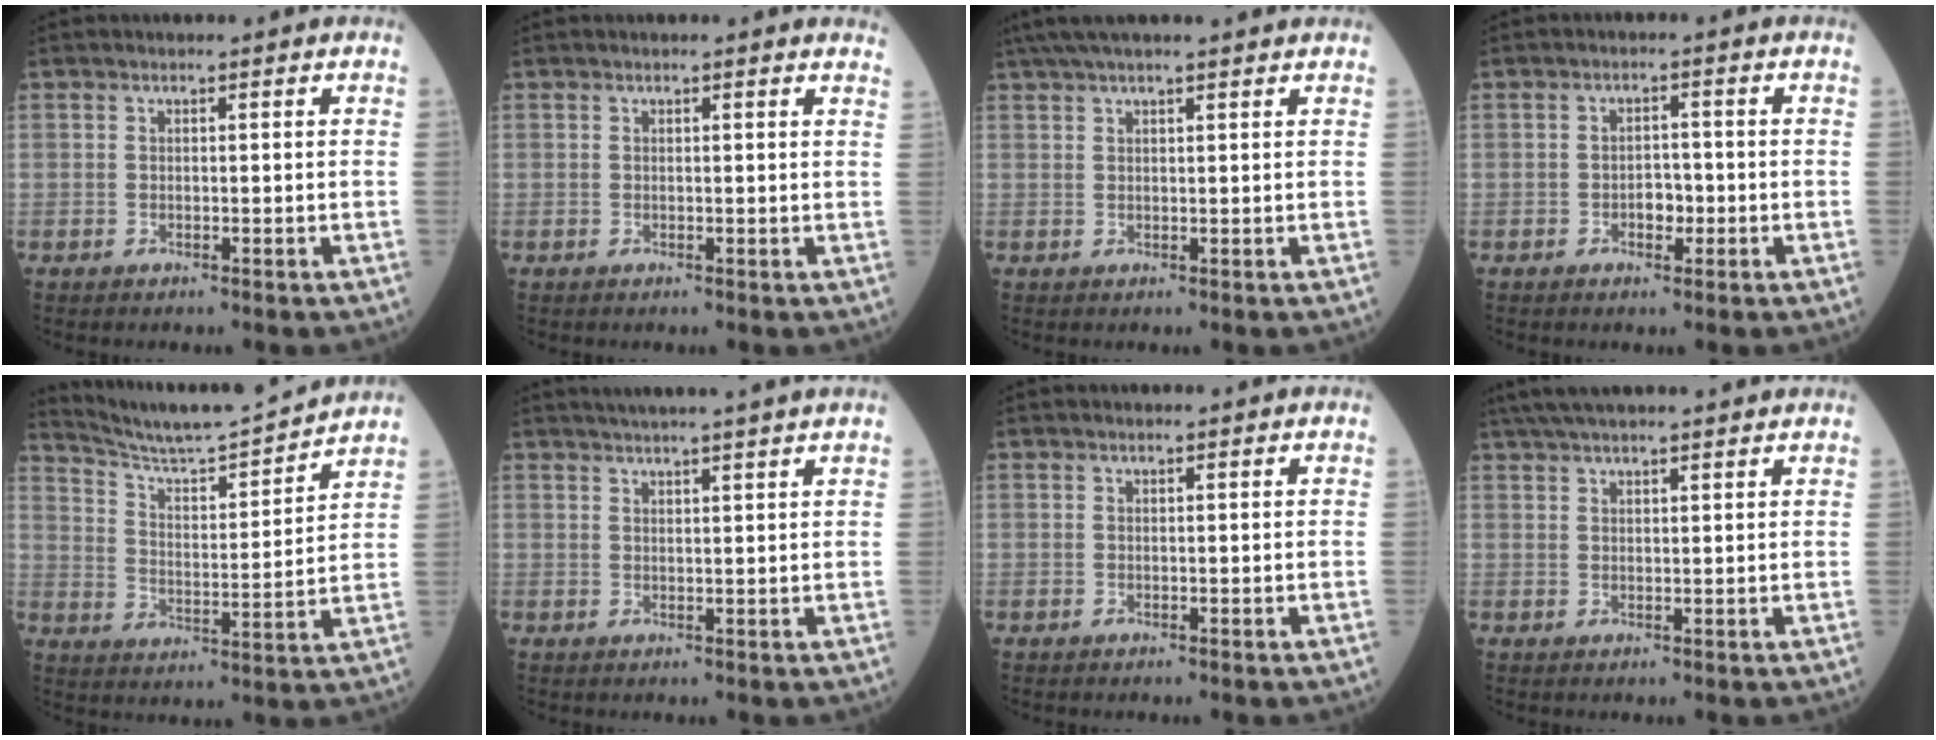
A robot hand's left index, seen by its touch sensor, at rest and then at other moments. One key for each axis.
{"total": 3.3, "fx": 3.2, "fy": 0.2, "fz": 0.9, "tx": -0.006, "ty": -0.008, "tz": 0.014}
{"total": 9.7, "fx": 8.4, "fy": 0.2, "fz": 4.9, "tx": -0.082, "ty": 0.040, "tz": 0.119}
{"total": 2.6, "fx": -1.0, "fy": 1.5, "fz": 1.9, "tx": -0.027, "ty": 0.007, "tz": -0.015}
{"total": 14.1, "fx": 13.6, "fy": -1.3, "fz": 3.4, "tx": -0.070, "ty": -0.010, "tz": 0.218}
{"total": 8.5, "fx": 7.5, "fy": -1.1, "fz": 3.9, "tx": -0.055, "ty": 0.020, "tz": 0.091}
{"total": 0.0}
{"total": 12.5, "fx": 11.1, "fy": 1.0, "fz": 5.8, "tx": -0.100, "ty": 0.040, "tz": 0.165}